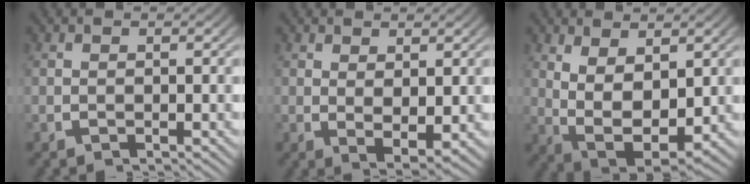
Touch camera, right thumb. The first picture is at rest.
{"total": 3.0, "force": [0.4, 1.7, 2.5], "torque": [-0.044, -0.017, 0.018]}
{"total": 8.4, "force": [-0.9, 5.6, 6.2], "torque": [-0.137, -0.049, 0.007]}